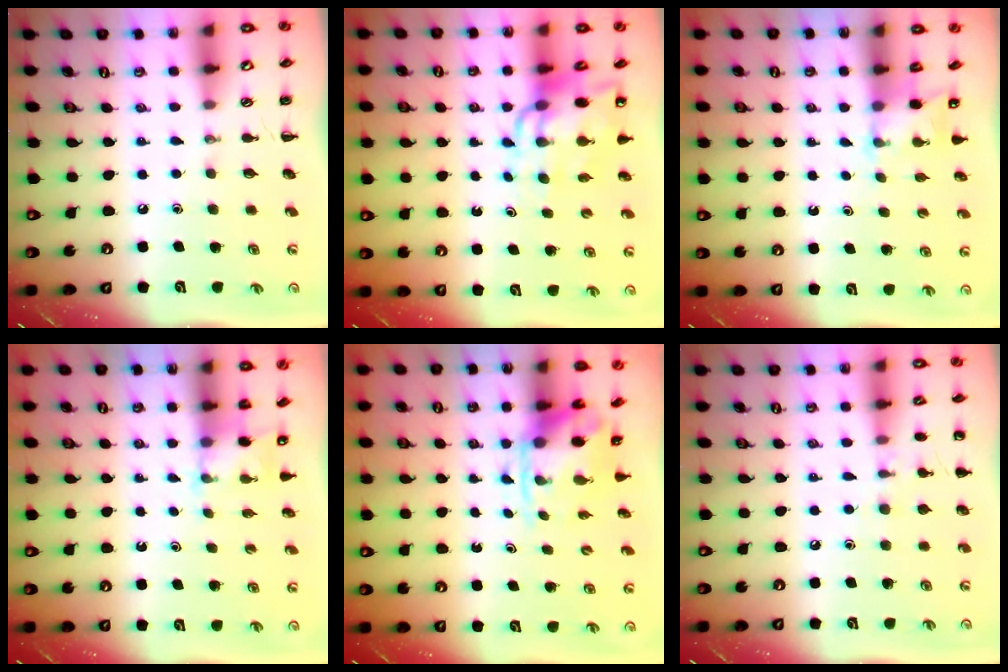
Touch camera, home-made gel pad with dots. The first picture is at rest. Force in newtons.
{"total": 11.7, "press": 11.1, "slide": 3.6}
{"total": 2.8, "press": 2.7, "slide": 0.9}
{"total": 3.8, "press": 3.7, "slide": 0.8}
{"total": 3.8, "press": 3.7, "slide": 0.8}
{"total": 7.3, "press": 7.1, "slide": 1.9}